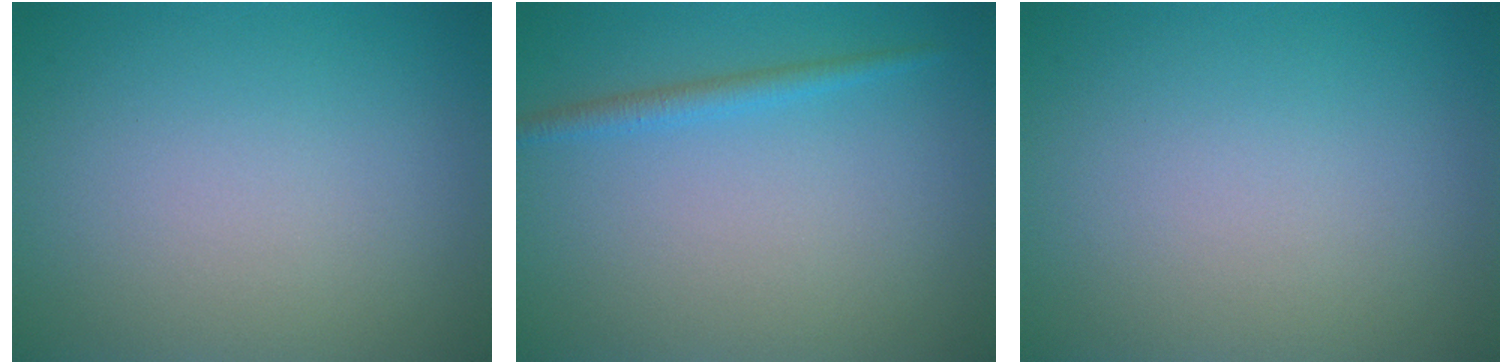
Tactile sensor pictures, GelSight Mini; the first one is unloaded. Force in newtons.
{"total": 1.5, "press": 1.5, "slide": 0.1}
{"total": 0.0}